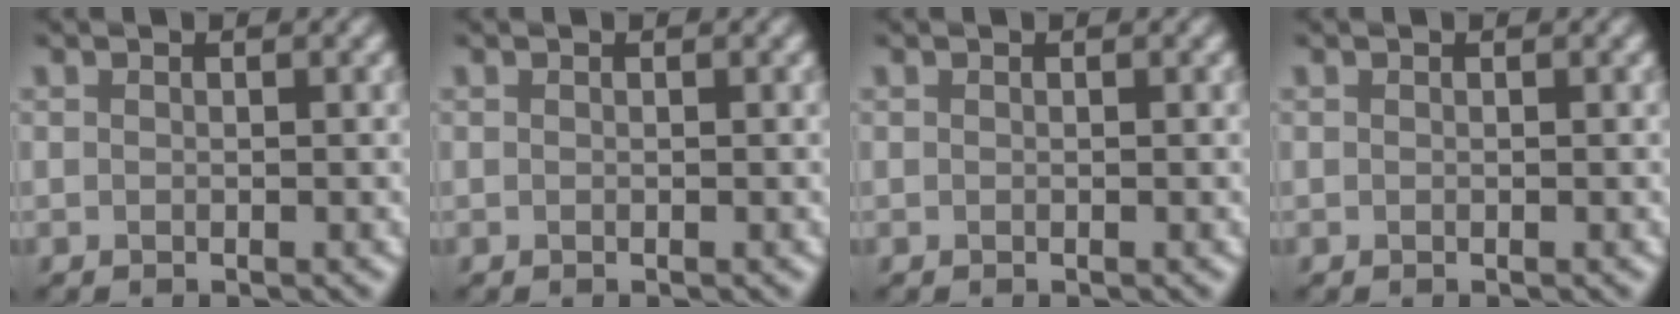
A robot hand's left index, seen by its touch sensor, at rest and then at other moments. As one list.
[{"total": 0.0}, {"total": 0.0}, {"total": 0.0}]